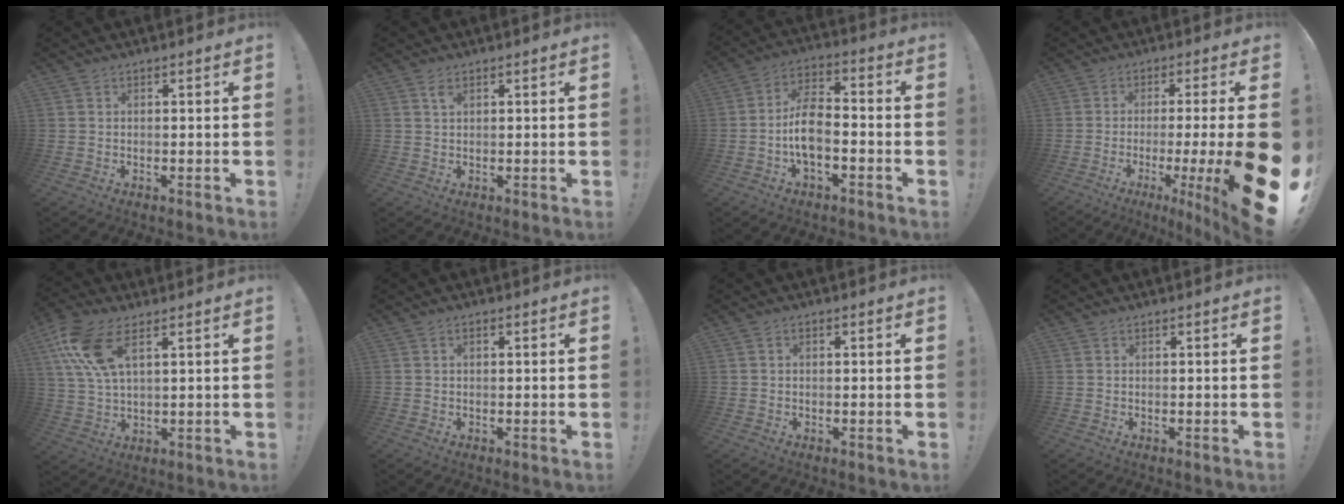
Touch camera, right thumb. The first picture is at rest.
{"total": 2.1, "force": [1.1, 0.8, 1.5], "torque": [-0.028, -0.001, 0.020]}
{"total": 10.2, "force": [-3.2, 5.3, 8.1], "torque": [-0.171, 0.009, -0.056]}
{"total": 14.9, "force": [-4.0, -0.3, 14.3], "torque": [-0.213, -0.003, -0.057]}
{"total": 12.7, "force": [6.2, 5.8, 9.4], "torque": [-0.194, -0.012, 0.118]}
{"total": 0.7, "force": [0.2, 0.4, 0.5], "torque": [-0.013, 0.004, 0.004]}
{"total": 0.7, "force": [0.0, 0.6, 0.4], "torque": [-0.001, 0.001, -0.002]}
{"total": 0.0}